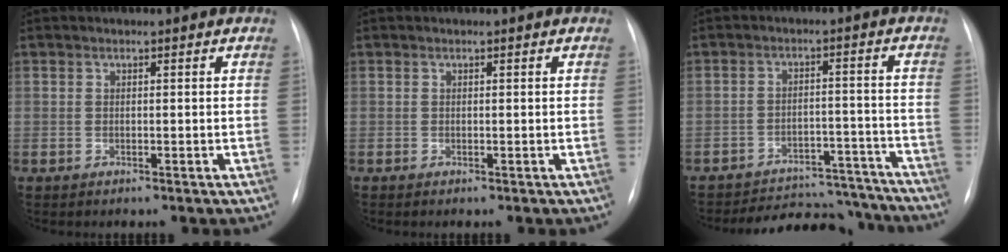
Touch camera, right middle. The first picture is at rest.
{"total": 0.0}
{"total": 15.8, "force": [-15.1, 4.2, 2.3], "torque": [-0.024, 0.028, -0.192]}